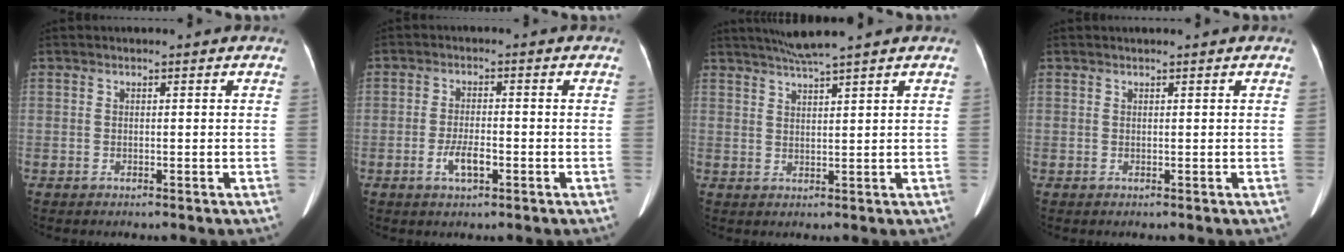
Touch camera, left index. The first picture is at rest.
{"total": 3.8, "force": [-1.6, 1.2, 3.2], "torque": [-0.067, 0.000, -0.028]}
{"total": 4.7, "force": [4.0, -1.2, 2.1], "torque": [-0.039, 0.010, 0.077]}
{"total": 0.7, "force": [0.6, -0.1, 0.3], "torque": [-0.006, 0.013, 0.013]}